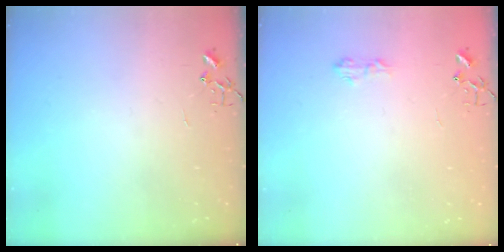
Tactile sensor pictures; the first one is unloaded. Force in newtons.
{"total": 5.9, "press": 5.9, "slide": 0.8}